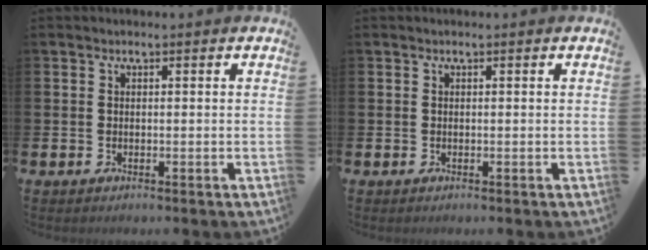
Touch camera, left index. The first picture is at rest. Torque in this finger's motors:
{"motor_torque": [-0.02, 0.02, 0.01, 0.00]}